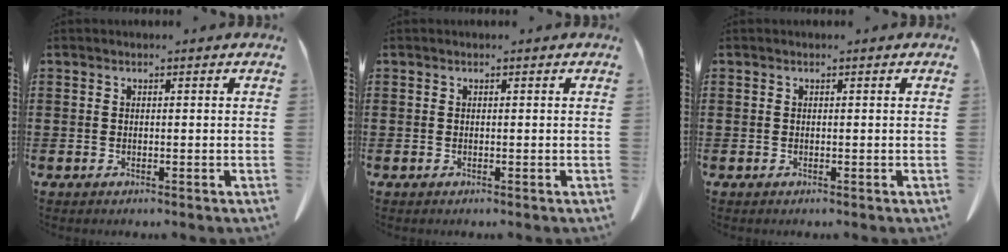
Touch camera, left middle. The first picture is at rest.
{"total": 0.0}
{"total": 0.0}